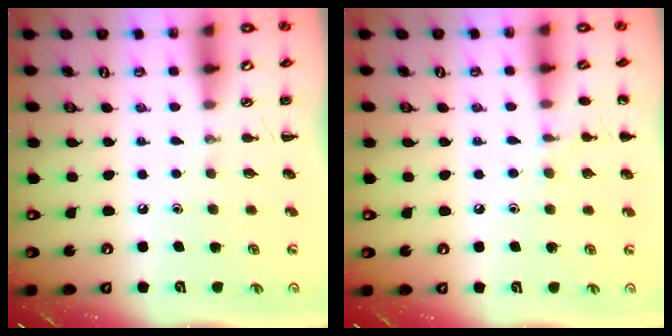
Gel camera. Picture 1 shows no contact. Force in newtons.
{"total": 7.0, "press": 6.7, "slide": 2.1}